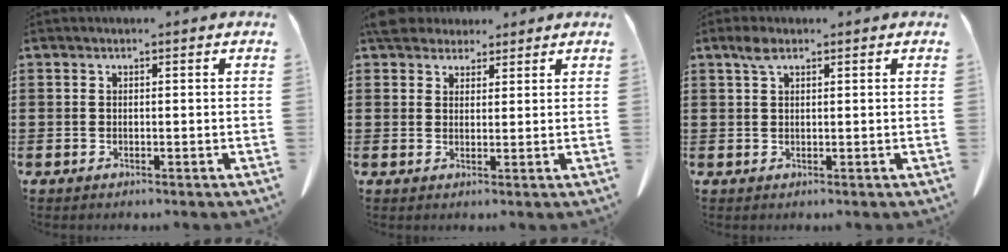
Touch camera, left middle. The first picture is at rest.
{"total": 4.3, "force": [3.8, 1.8, 1.0], "torque": [-0.025, -0.002, 0.073]}
{"total": 2.2, "force": [1.3, 0.9, 1.5], "torque": [-0.036, 0.004, 0.023]}